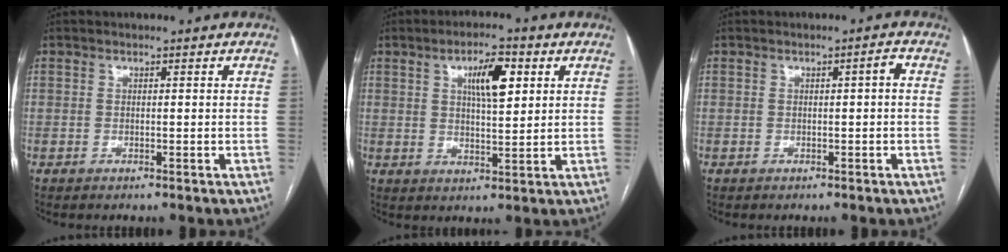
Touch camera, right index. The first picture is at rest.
{"total": 7.1, "force": [2.7, 1.9, 6.3], "torque": [-0.108, 0.008, 0.045]}
{"total": 1.3, "force": [0.0, 0.2, 1.3], "torque": [-0.017, 0.005, 0.000]}